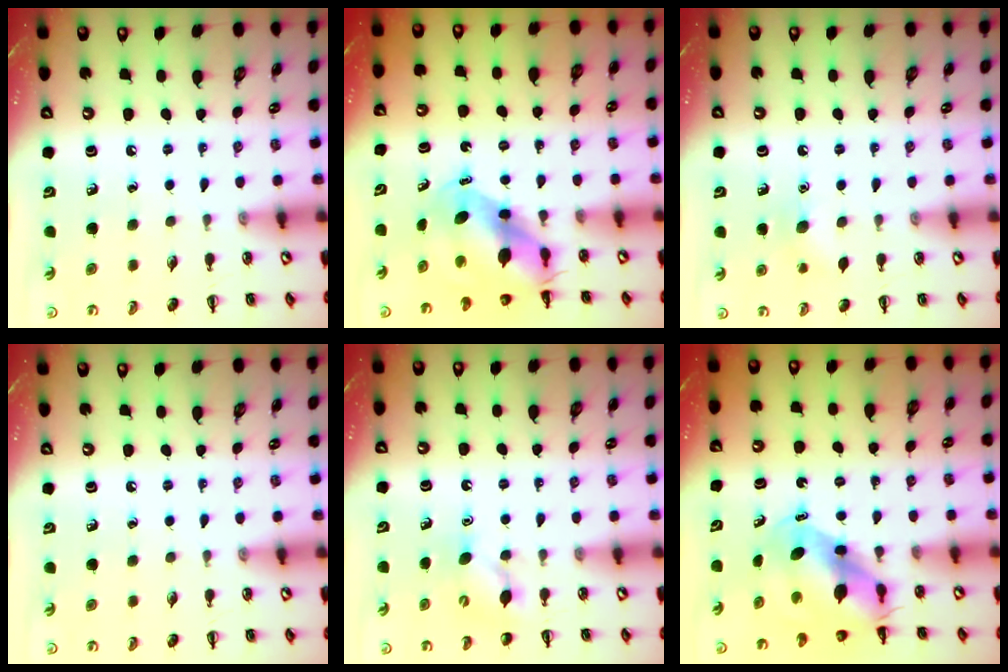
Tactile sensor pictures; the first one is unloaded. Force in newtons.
{"total": 6.6, "press": 6.4, "slide": 1.8}
{"total": 6.1, "press": 5.9, "slide": 1.8}
{"total": 0.0}
{"total": 4.6, "press": 4.5, "slide": 0.9}
{"total": 6.6, "press": 6.4, "slide": 1.8}